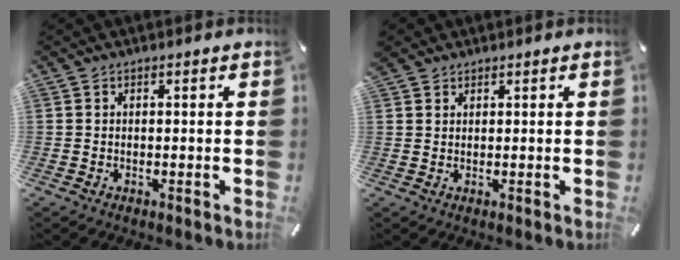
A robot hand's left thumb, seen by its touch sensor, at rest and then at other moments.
{"total": 1.6, "force": [1.2, 1.0, 0.0], "torque": [-0.001, 0.000, 0.024]}